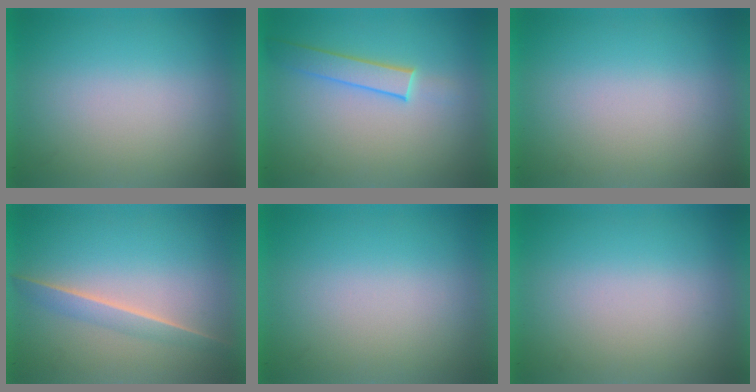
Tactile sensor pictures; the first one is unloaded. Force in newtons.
{"total": 1.9}
{"total": 0.0}
{"total": 1.5}
{"total": 0.0}
{"total": 0.0}